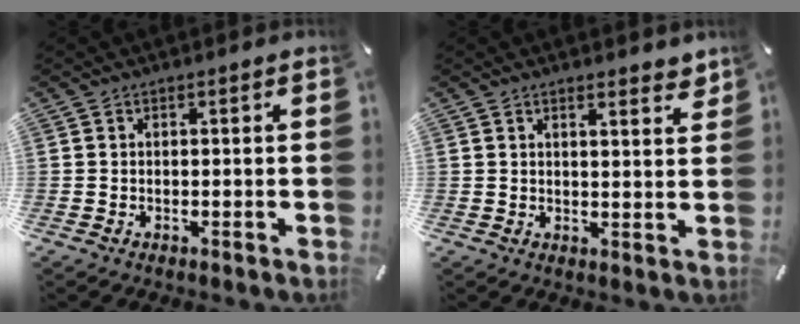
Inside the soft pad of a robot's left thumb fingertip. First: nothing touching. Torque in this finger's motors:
{"motor_torque": [-0.07, -0.36, -0.06, -0.18, 0.03]}